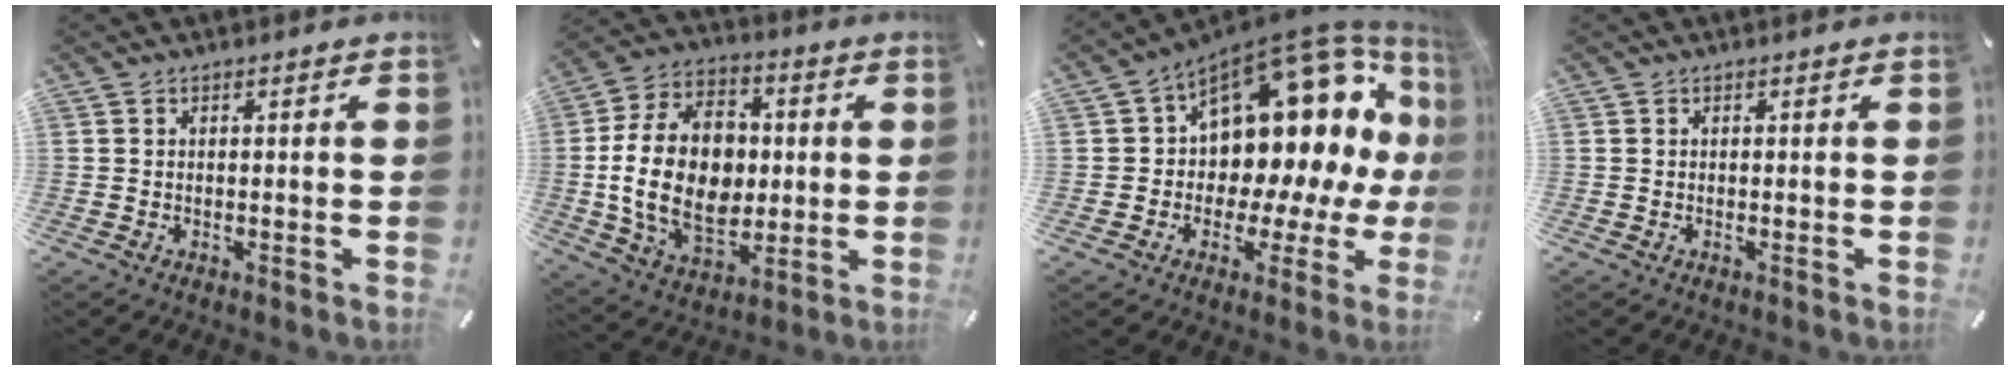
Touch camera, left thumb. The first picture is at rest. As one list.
[{"total": 20.5, "force": [-0.6, 14.9, 14.1], "torque": [-0.293, 0.004, -0.013]}, {"total": 17.2, "force": [8.3, 10.4, 10.9], "torque": [-0.138, -0.091, 0.141]}, {"total": 0.0}]